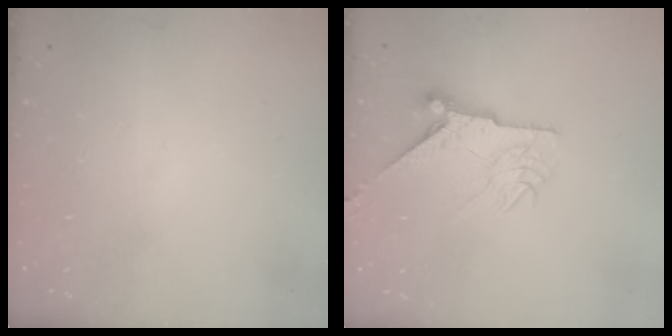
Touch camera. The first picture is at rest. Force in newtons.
{"total": 8.6, "press": 8.6, "slide": 0.5}